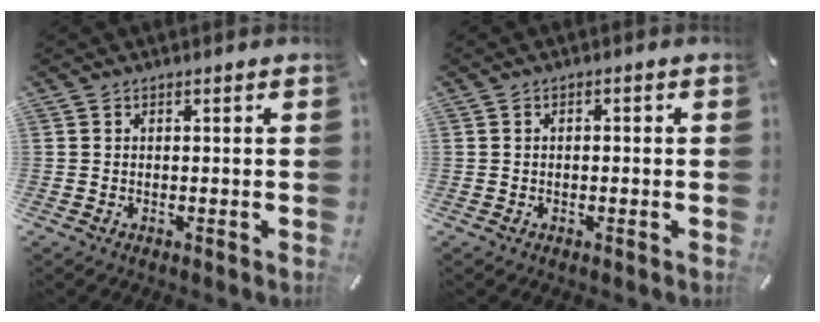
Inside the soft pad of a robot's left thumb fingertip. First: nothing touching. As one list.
[{"total": 1.0, "force": [-0.3, 0.6, 0.7], "torque": [-0.015, 0.002, -0.007]}]